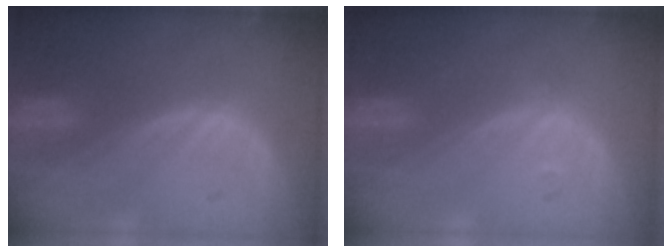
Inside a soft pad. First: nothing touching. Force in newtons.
{"total": 0.7, "press": 0.7, "slide": 0.1}